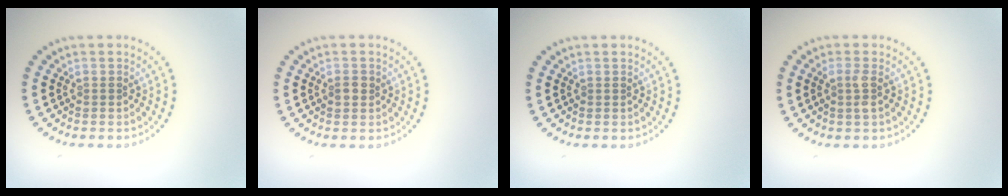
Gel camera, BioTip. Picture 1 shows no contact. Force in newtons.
{"total": 1.1, "press": 1.1, "slide": 0.1}
{"total": 0.0}
{"total": 1.4, "press": 1.3, "slide": 0.6}